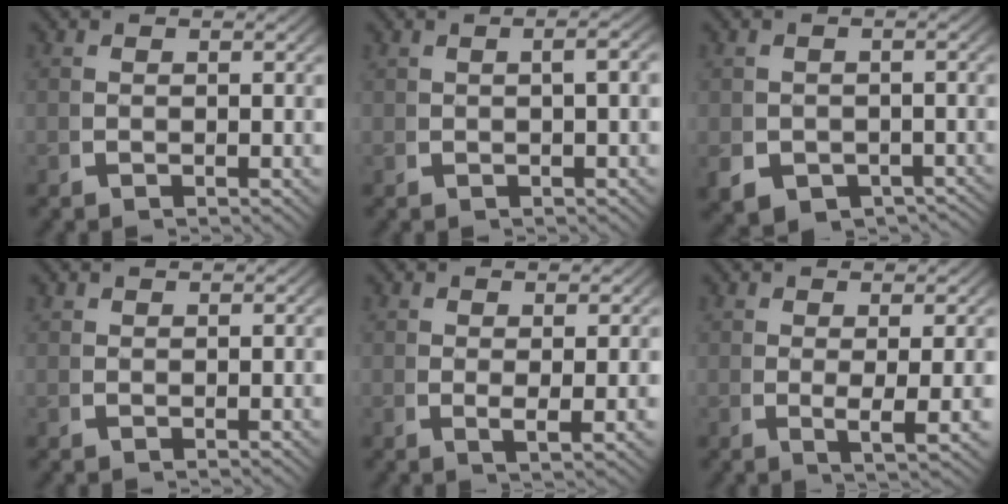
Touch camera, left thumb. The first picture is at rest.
{"total": 1.3, "force": [-0.1, 0.2, 1.2], "torque": [-0.021, 0.000, 0.005]}
{"total": 7.2, "force": [-4.1, 5.0, 3.0], "torque": [-0.061, -0.045, -0.049]}
{"total": 0.9, "force": [0.8, -0.2, -0.1], "torque": [0.007, 0.001, 0.021]}
{"total": 1.9, "force": [0.7, 0.1, 1.8], "torque": [-0.035, -0.007, 0.021]}
{"total": 3.0, "force": [0.6, 0.3, 2.9], "torque": [-0.055, -0.009, 0.016]}